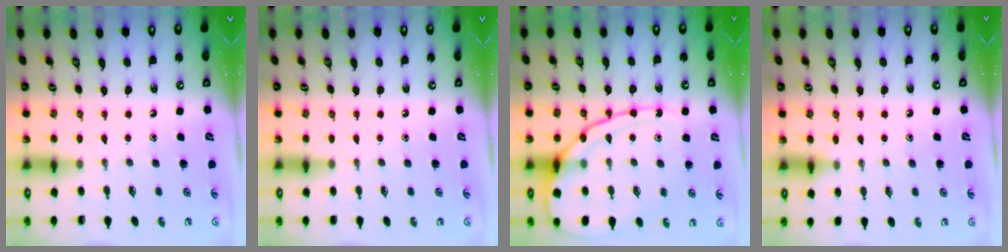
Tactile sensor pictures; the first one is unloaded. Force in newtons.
{"total": 0.0}
{"total": 15.9, "press": 15.8, "slide": 1.4}
{"total": 6.0, "press": 6.0, "slide": 0.6}